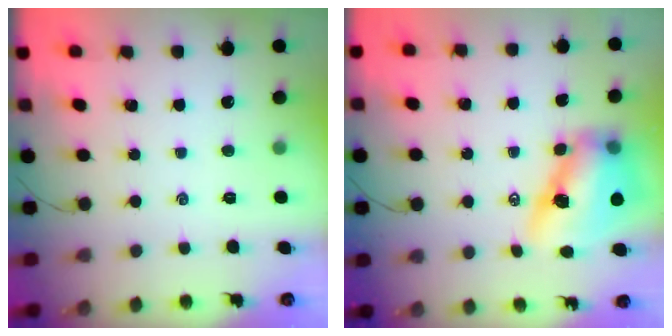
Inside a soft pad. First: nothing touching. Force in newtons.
{"total": 12.9, "press": 12.4, "slide": 3.6}